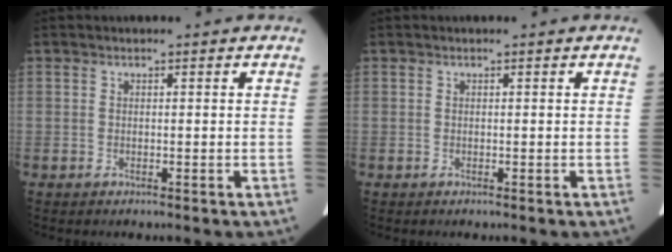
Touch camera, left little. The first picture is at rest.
{"total": 0.0}